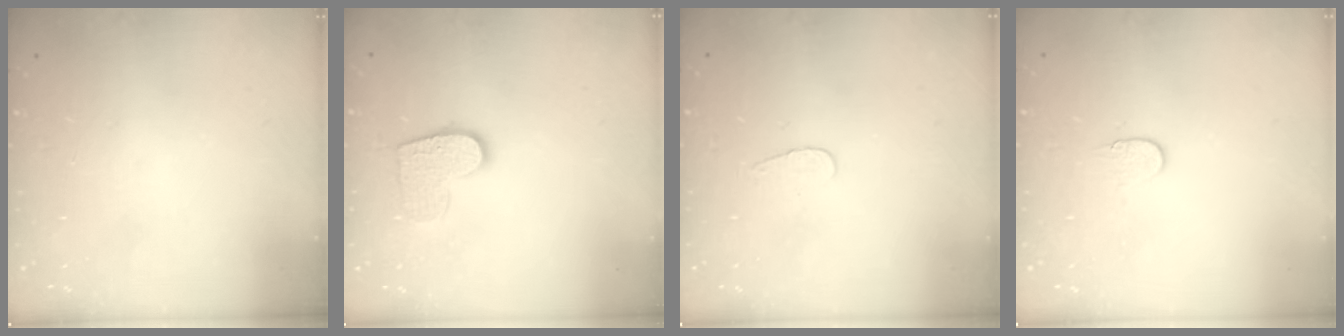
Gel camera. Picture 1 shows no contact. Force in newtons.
{"total": 9.8, "press": 9.8, "slide": 0.3}
{"total": 3.1, "press": 3.1, "slide": 0.4}
{"total": 4.1, "press": 4.1, "slide": 0.4}